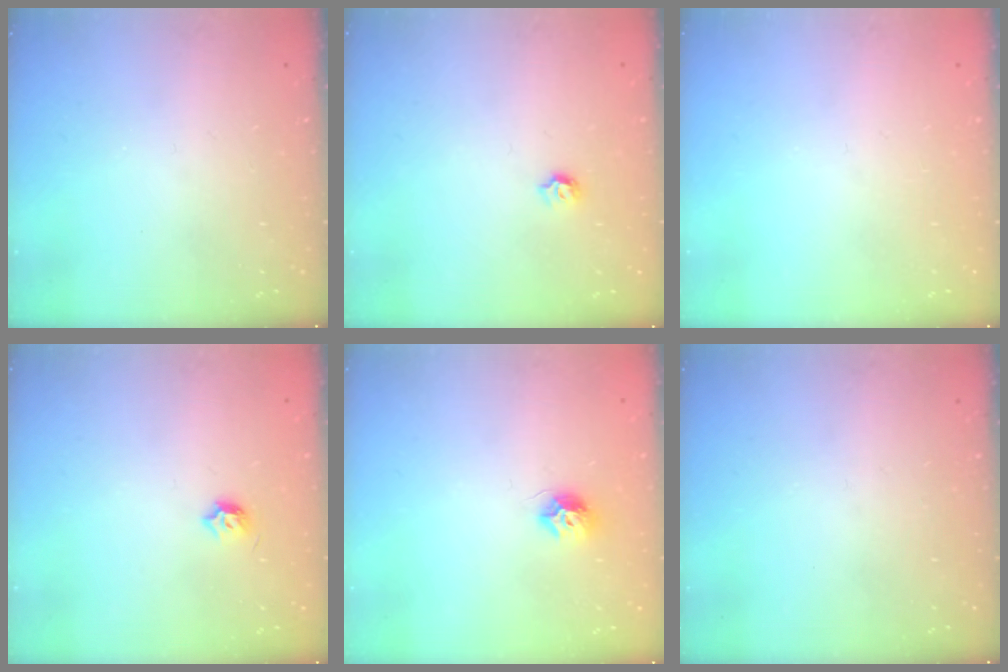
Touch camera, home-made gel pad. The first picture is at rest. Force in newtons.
{"total": 4.7, "press": 4.6, "slide": 0.5}
{"total": 0.0}
{"total": 4.0, "press": 3.8, "slide": 1.0}
{"total": 7.6, "press": 7.6, "slide": 0.2}
{"total": 0.0}